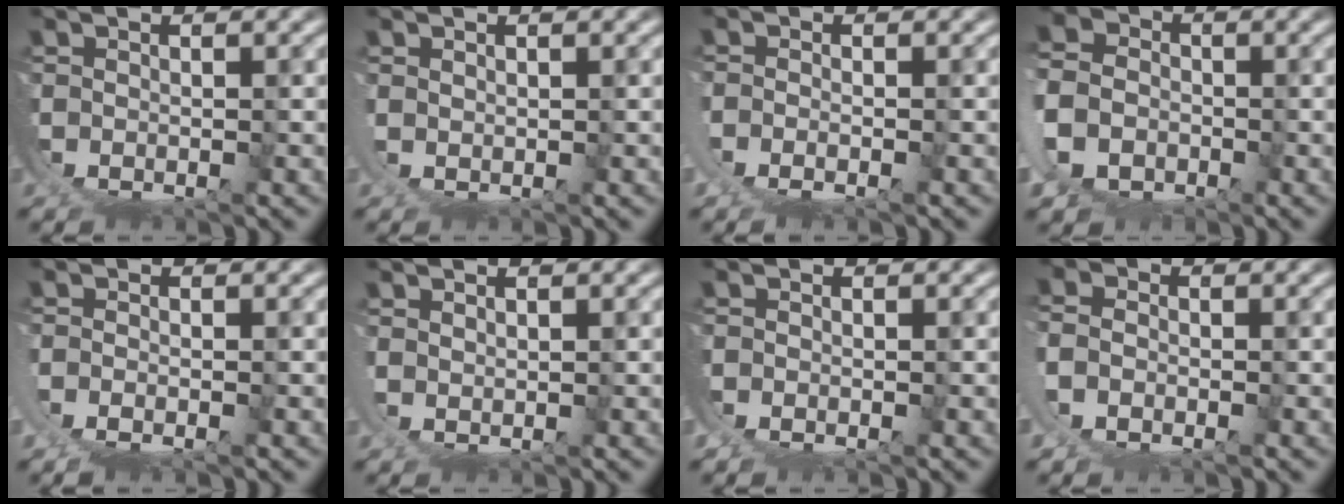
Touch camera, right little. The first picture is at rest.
{"total": 1.0, "force": [1.0, -0.1, -0.1], "torque": [0.000, 0.003, 0.015]}
{"total": 1.5, "force": [-0.1, 0.7, 1.3], "torque": [-0.033, -0.009, 0.004]}
{"total": 9.3, "force": [0.9, 8.3, 4.0], "torque": [-0.121, -0.025, 0.007]}
{"total": 1.4, "force": [-0.3, 0.8, 1.2], "torque": [-0.029, -0.007, -0.002]}
{"total": 1.3, "force": [1.3, -0.3, -0.1], "torque": [-0.002, 0.003, 0.021]}
{"total": 0.8, "force": [0.0, 0.5, 0.6], "torque": [-0.018, -0.002, -0.001]}
{"total": 3.8, "force": [0.7, 3.3, 1.7], "torque": [-0.055, -0.005, 0.008]}